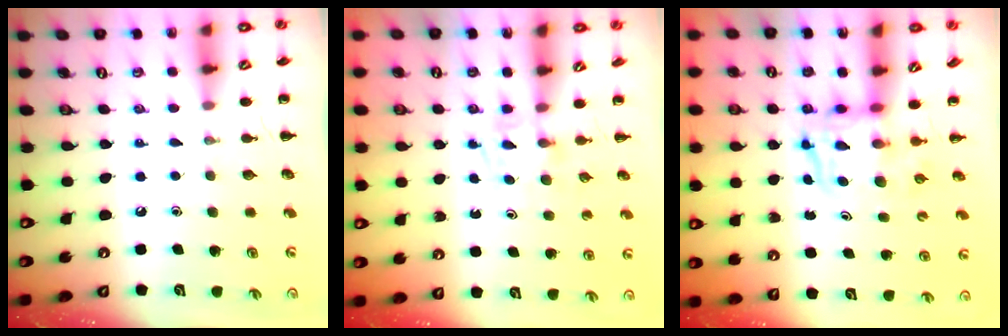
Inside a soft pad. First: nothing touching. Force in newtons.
{"total": 3.3, "press": 3.0, "slide": 1.3}
{"total": 3.2, "press": 3.2, "slide": 0.6}